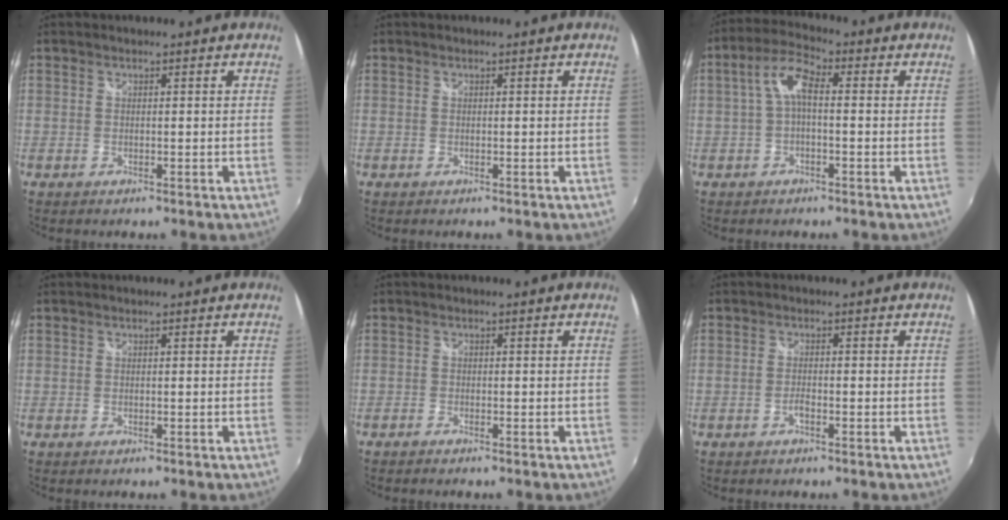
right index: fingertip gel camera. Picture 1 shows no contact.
{"total": 0.0}
{"total": 5.7, "force": [-0.1, 2.3, 5.3], "torque": [-0.112, 0.020, -0.002]}
{"total": 0.0}
{"total": 1.0, "force": [-0.9, 0.2, 0.3], "torque": [-0.011, -0.004, -0.019]}
{"total": 1.4, "force": [-0.8, 0.2, 1.1], "torque": [-0.025, 0.001, -0.017]}